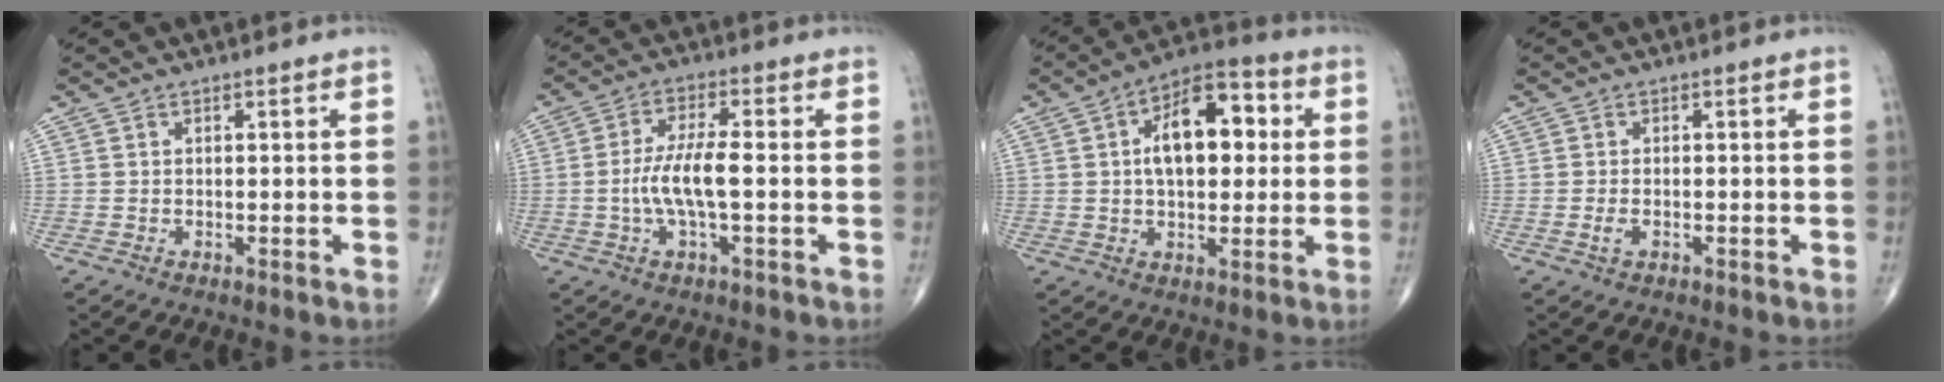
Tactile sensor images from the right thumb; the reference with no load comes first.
{"total": 7.7, "force": [-1.0, 2.0, 7.4], "torque": [-0.163, 0.012, -0.024]}
{"total": 14.2, "force": [2.5, 7.7, 11.6], "torque": [-0.154, 0.019, 0.032]}
{"total": 1.5, "force": [-0.5, 0.8, 1.2], "torque": [-0.024, 0.002, -0.009]}